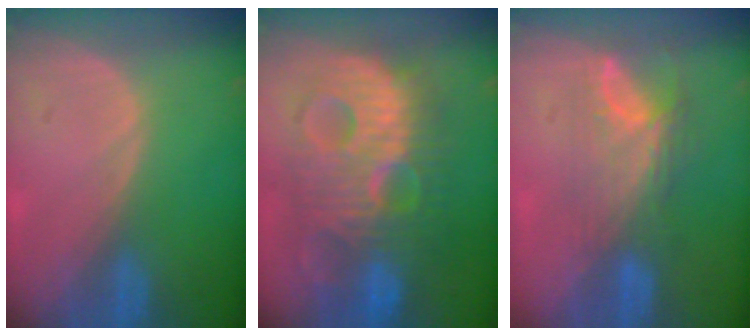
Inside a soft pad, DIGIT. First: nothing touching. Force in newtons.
{"total": 13.3, "press": 13.2, "slide": 1.3}
{"total": 8.0, "press": 6.6, "slide": 4.4}